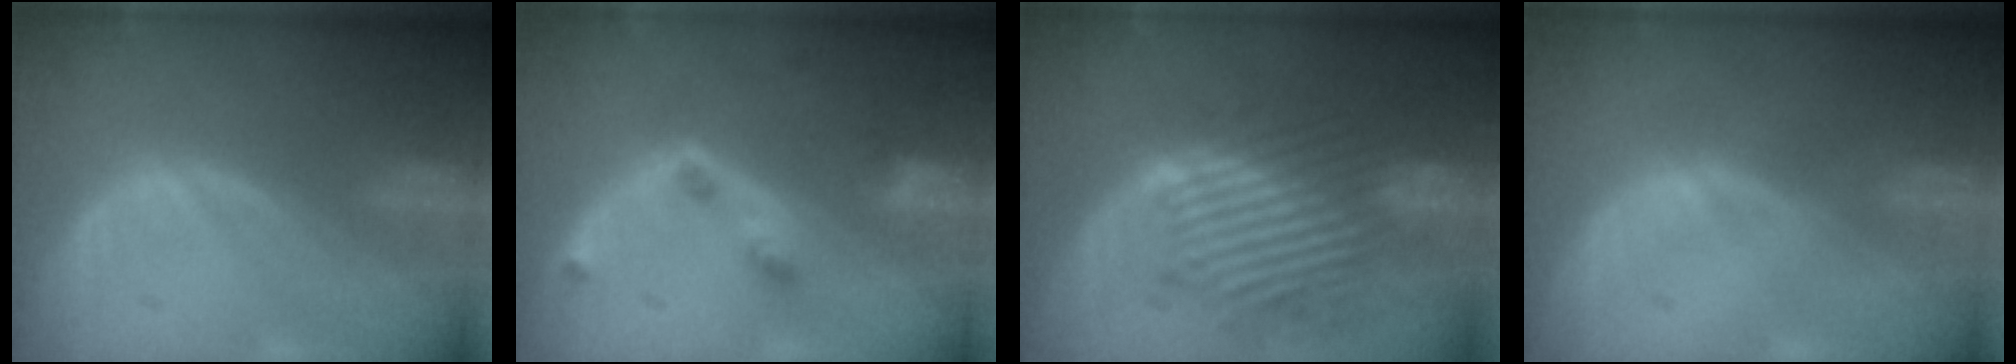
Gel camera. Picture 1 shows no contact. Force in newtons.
{"total": 4.2, "press": 3.8, "slide": 1.7}
{"total": 10.5, "press": 10.0, "slide": 3.2}
{"total": 0.0}